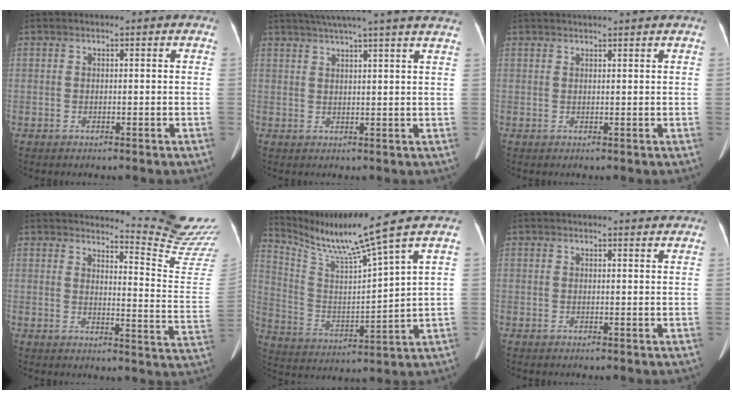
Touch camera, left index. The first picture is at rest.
{"total": 18.0, "force": [15.5, -0.8, 9.2], "torque": [-0.150, 0.012, 0.197]}
{"total": 5.6, "force": [5.3, -0.6, 1.8], "torque": [-0.018, 0.028, 0.064]}
{"total": 14.0, "force": [13.8, -2.1, 1.4], "torque": [-0.015, -0.157, 0.144]}
{"total": 12.3, "force": [10.1, -3.1, 6.1], "torque": [-0.130, -0.028, 0.197]}
{"total": 2.4, "force": [2.3, 0.2, 0.3], "torque": [-0.011, -0.007, 0.020]}